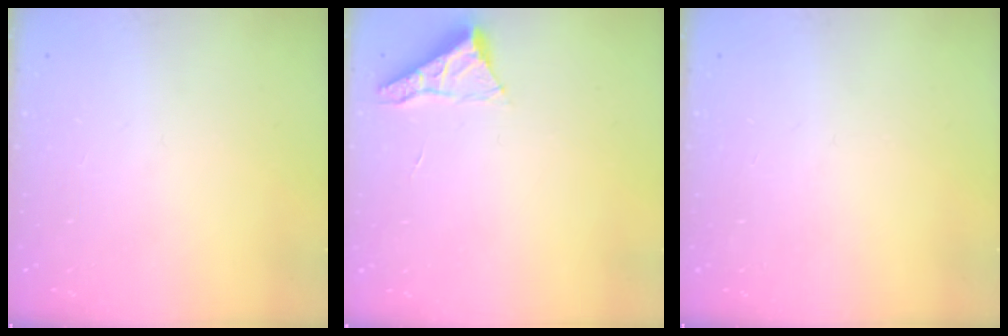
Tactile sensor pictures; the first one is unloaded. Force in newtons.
{"total": 5.3, "press": 5.3, "slide": 0.5}
{"total": 0.0}